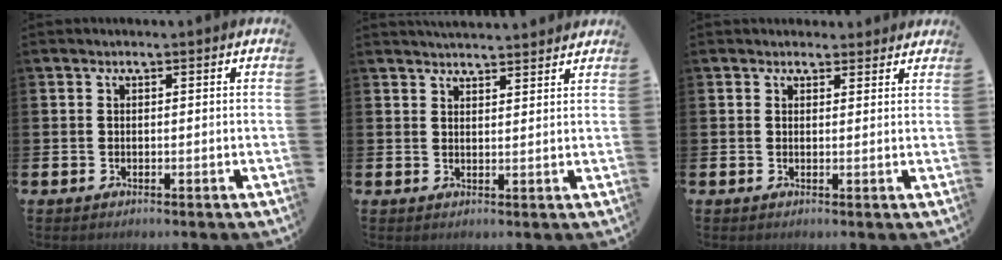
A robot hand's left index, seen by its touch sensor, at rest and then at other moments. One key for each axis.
{"total": 3.2, "fx": 3.2, "fy": 0.1, "fz": 0.1, "tx": -0.003, "ty": -0.016, "tz": 0.058}
{"total": 1.8, "fx": 1.7, "fy": 0.7, "fz": 0.0, "tx": 0.009, "ty": -0.003, "tz": 0.029}